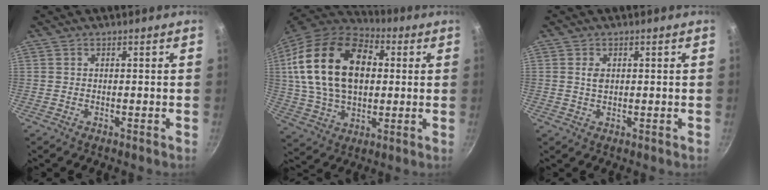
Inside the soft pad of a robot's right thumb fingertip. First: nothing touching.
{"total": 24.1, "force": [4.5, 15.6, 17.8], "torque": [-0.307, 0.012, 0.076]}
{"total": 2.0, "force": [0.4, 1.3, 1.5], "torque": [-0.025, -0.002, 0.007]}